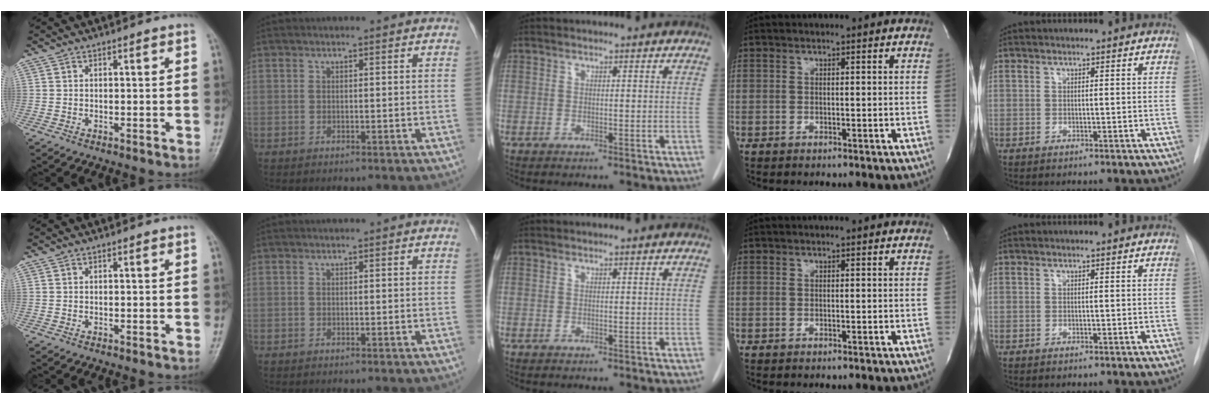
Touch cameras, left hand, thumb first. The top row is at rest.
{}